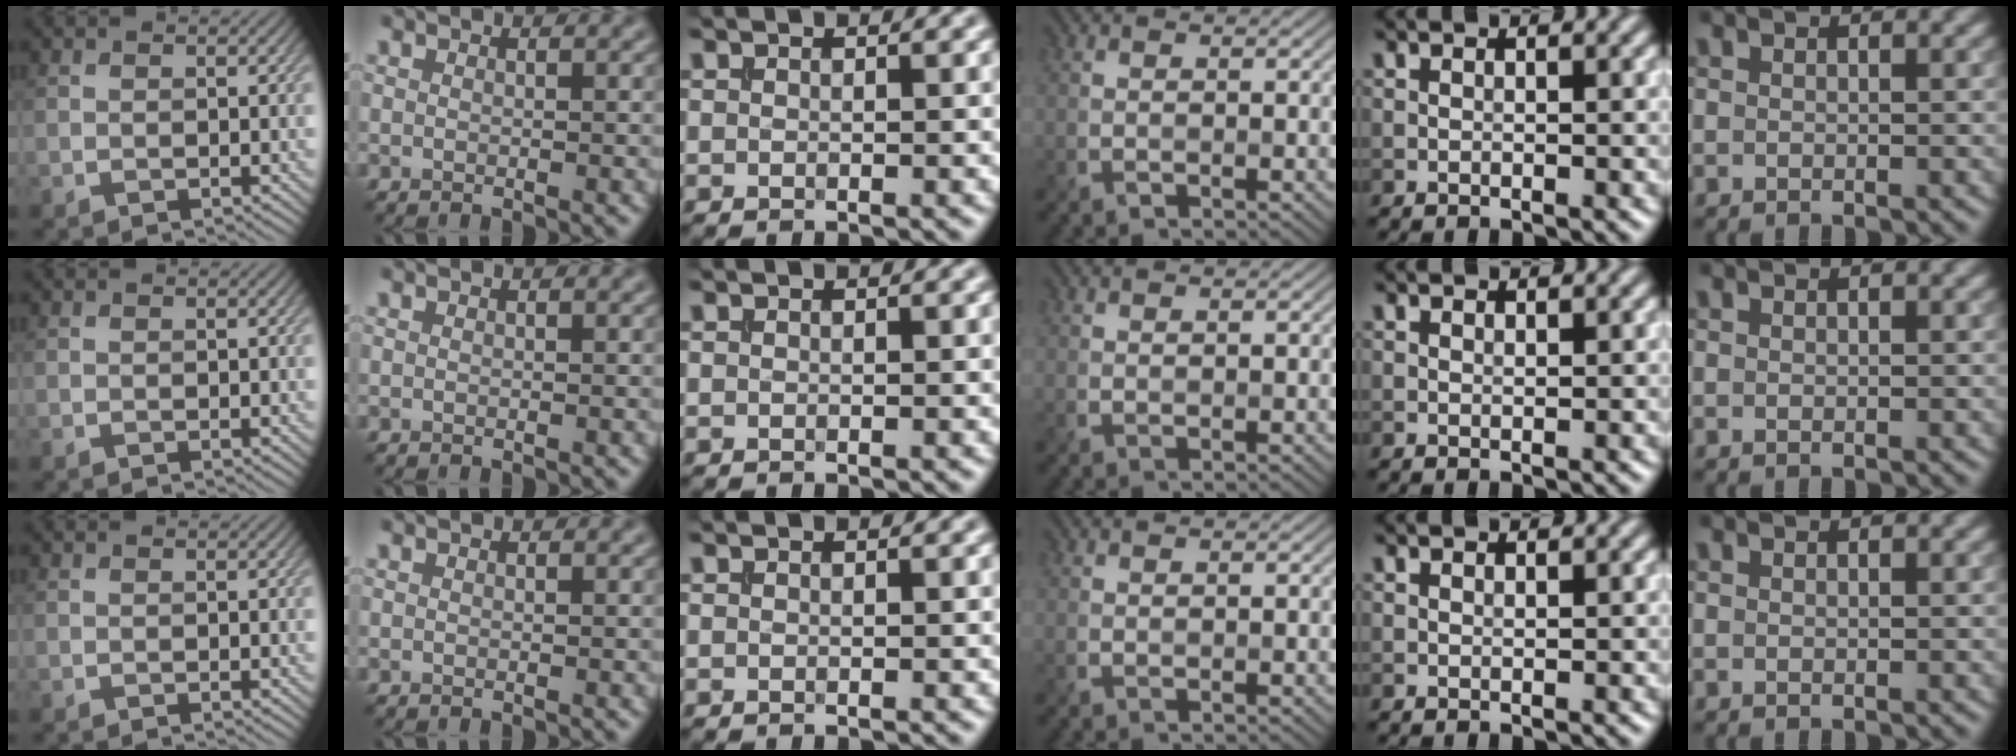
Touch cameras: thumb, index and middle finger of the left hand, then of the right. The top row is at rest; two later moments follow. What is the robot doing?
{"motion": "extract", "object": "file holder"}